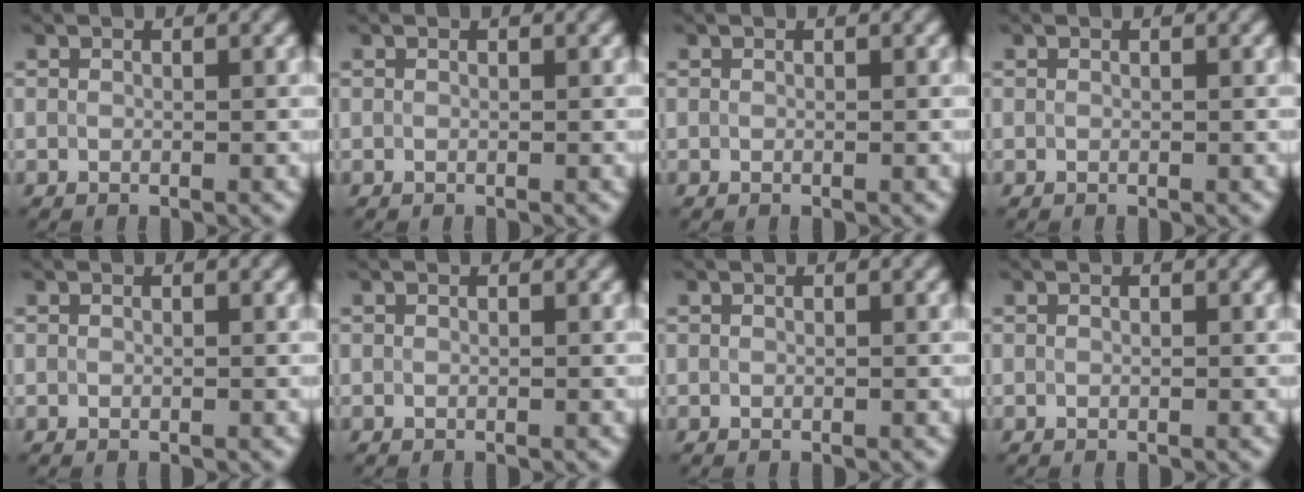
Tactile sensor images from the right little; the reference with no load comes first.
{"total": 0.0}
{"total": 0.0}
{"total": 0.0}
{"total": 0.0}
{"total": 0.0}
{"total": 0.0}
{"total": 0.0}